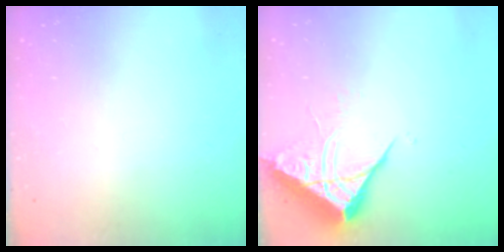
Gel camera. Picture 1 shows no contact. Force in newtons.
{"total": 7.0, "press": 7.0, "slide": 0.6}